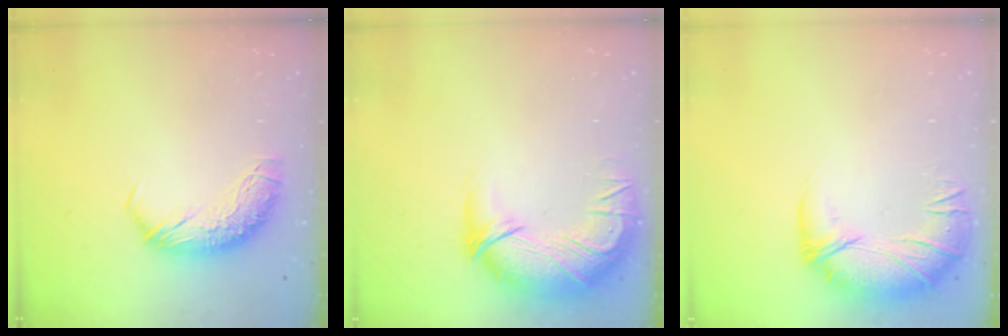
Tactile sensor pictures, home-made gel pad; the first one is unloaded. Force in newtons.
{"total": 4.2, "press": 2.5, "slide": 3.4}
{"total": 2.9, "press": 0.4, "slide": 2.9}